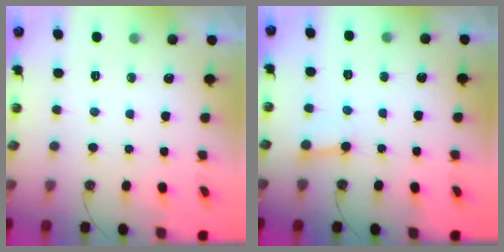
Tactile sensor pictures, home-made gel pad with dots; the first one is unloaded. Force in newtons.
{"total": 2.6, "press": 2.6, "slide": 0.3}